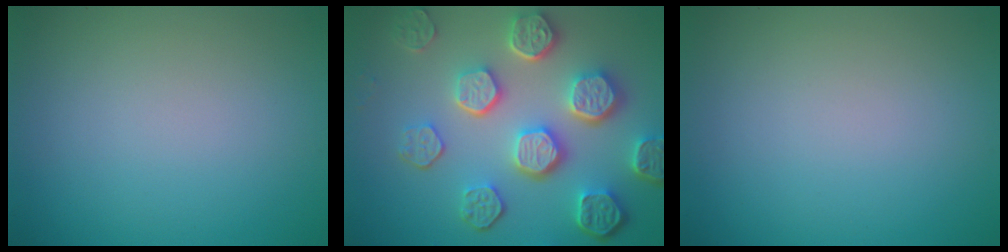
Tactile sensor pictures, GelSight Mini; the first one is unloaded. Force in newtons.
{"total": 7.8, "press": 6.0, "slide": 5.1}
{"total": 0.0}